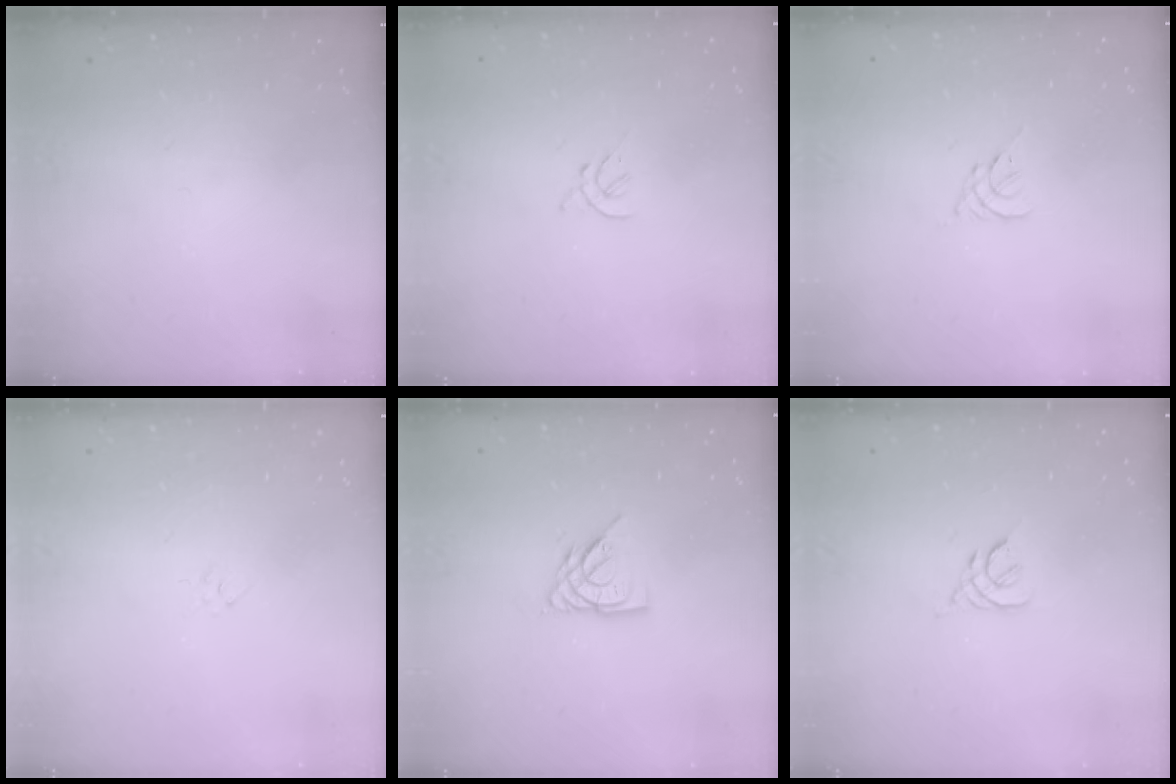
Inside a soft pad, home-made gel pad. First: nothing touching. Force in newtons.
{"total": 1.4, "press": 1.3, "slide": 0.5}
{"total": 1.8, "press": 1.7, "slide": 0.5}
{"total": 2.9, "press": 2.9, "slide": 0.6}
{"total": 7.6, "press": 7.6, "slide": 0.5}
{"total": 2.8, "press": 2.8, "slide": 0.7}